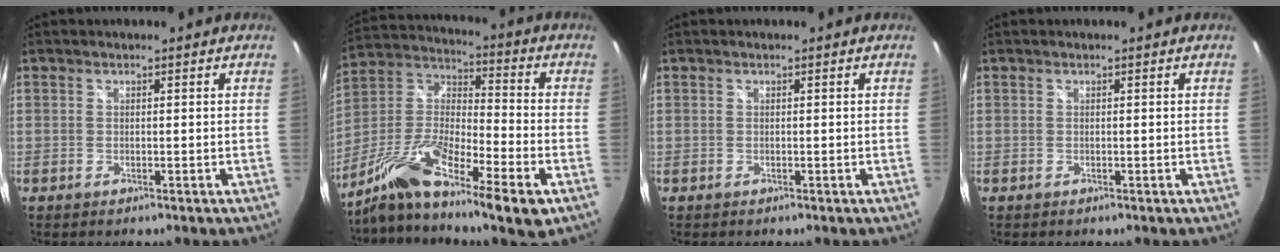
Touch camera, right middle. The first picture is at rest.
{"total": 18.6, "force": [-10.5, 3.6, 14.9], "torque": [-0.283, -0.025, -0.204]}
{"total": 0.0}
{"total": 0.0}